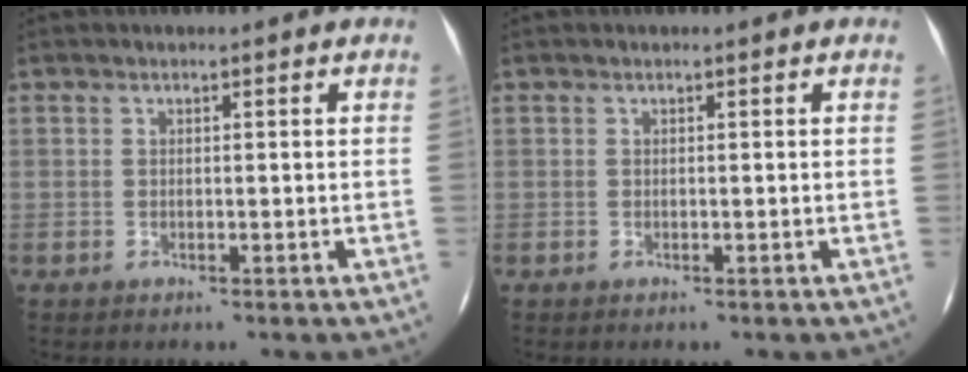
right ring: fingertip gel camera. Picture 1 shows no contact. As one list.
[{"total": 0.0}]